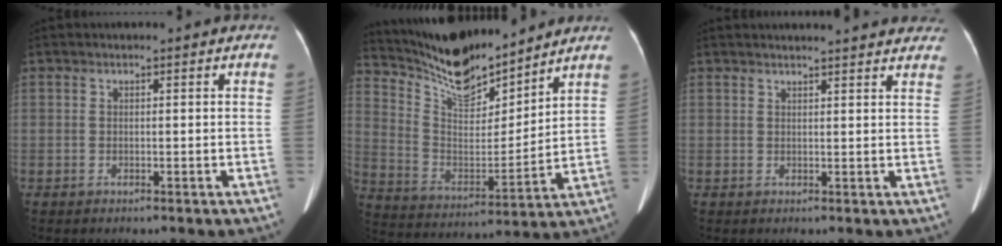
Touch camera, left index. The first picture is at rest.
{"total": 13.9, "force": [12.8, 2.5, 4.7], "torque": [-0.094, -0.004, 0.246]}
{"total": 15.7, "force": [14.9, 2.3, 4.6], "torque": [-0.047, 0.005, 0.167]}